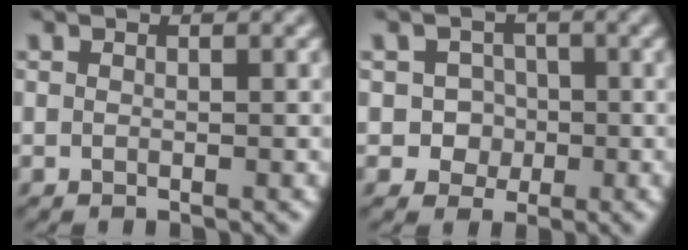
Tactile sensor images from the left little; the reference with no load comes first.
{"total": 3.1, "force": [-0.6, 2.9, 1.1], "torque": [0.001, 0.007, -0.027]}